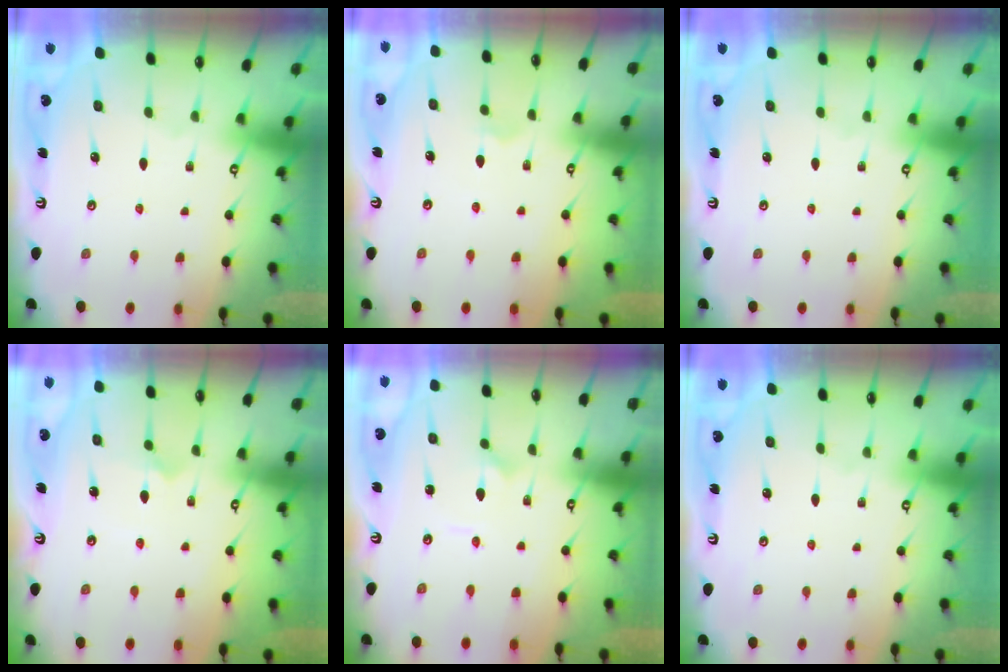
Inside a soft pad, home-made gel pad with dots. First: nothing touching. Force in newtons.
{"total": 3.9, "press": 3.9, "slide": 0.4}
{"total": 0.0}
{"total": 7.0, "press": 7.0, "slide": 0.6}
{"total": 1.4, "press": 1.3, "slide": 0.6}
{"total": 0.0}